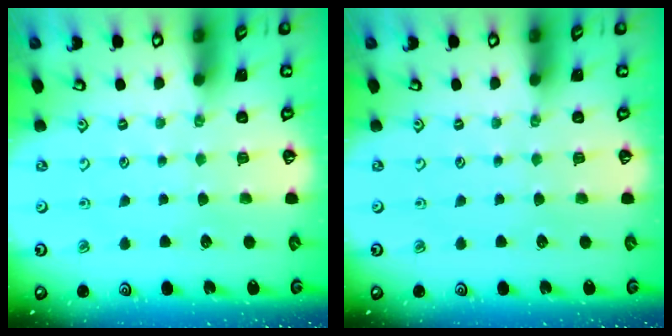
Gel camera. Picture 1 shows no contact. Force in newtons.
{"total": 0.0}